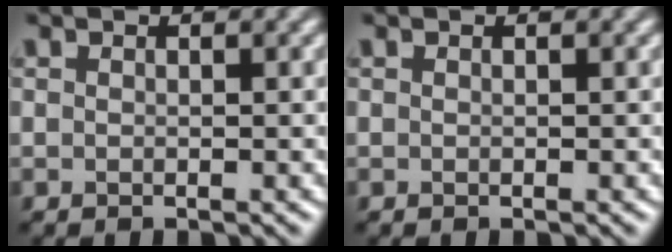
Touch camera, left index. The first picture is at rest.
{"total": 0.0}